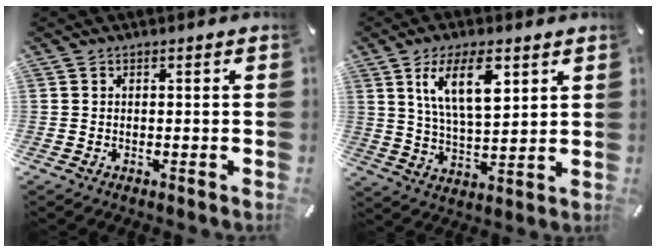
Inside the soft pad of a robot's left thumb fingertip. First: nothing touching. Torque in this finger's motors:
{"motor_torque": [1.82, 1.70, 1.39, -0.68, 0.32]}